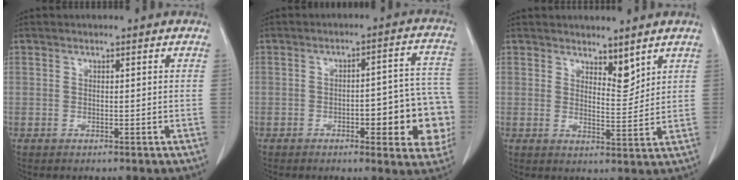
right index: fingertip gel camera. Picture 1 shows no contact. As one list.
[{"total": 13.0, "force": [-3.4, 3.8, 11.9], "torque": [-0.111, 0.034, -0.038]}, {"total": 3.7, "force": [3.0, 1.2, 1.8], "torque": [-0.027, -0.012, 0.054]}]